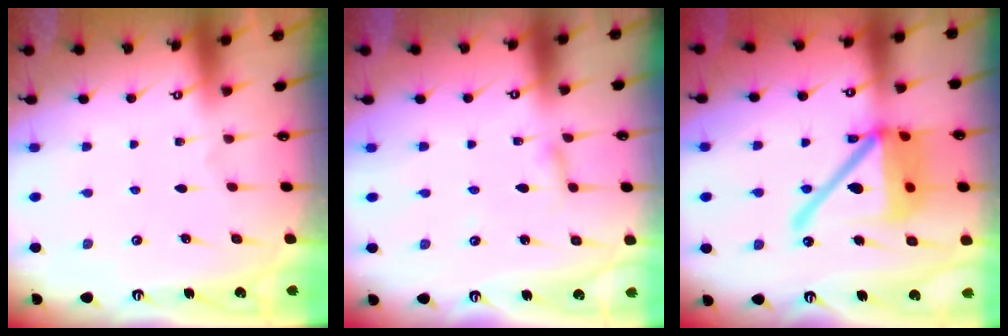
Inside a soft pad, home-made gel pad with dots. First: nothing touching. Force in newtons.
{"total": 2.0, "press": 2.0, "slide": 0.2}
{"total": 20.3, "press": 20.0, "slide": 3.5}